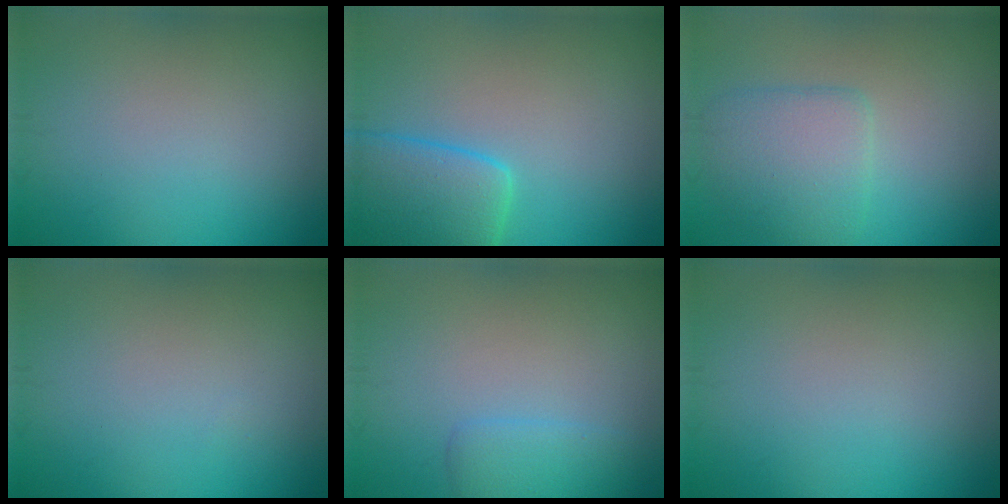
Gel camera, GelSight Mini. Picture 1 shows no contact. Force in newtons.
{"total": 5.6, "press": 5.6, "slide": 0.4}
{"total": 3.6, "press": 3.6, "slide": 0.2}
{"total": 0.0}
{"total": 1.8, "press": 1.8, "slide": 0.2}
{"total": 0.0}